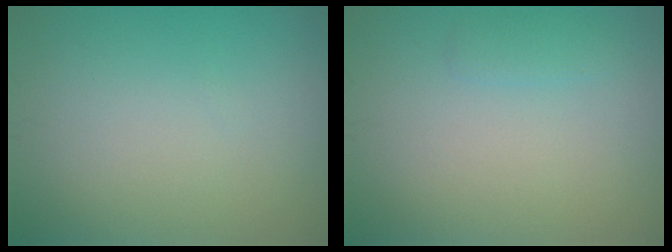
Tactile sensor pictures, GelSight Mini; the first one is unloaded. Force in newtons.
{"total": 0.8, "press": 0.8, "slide": 0.1}